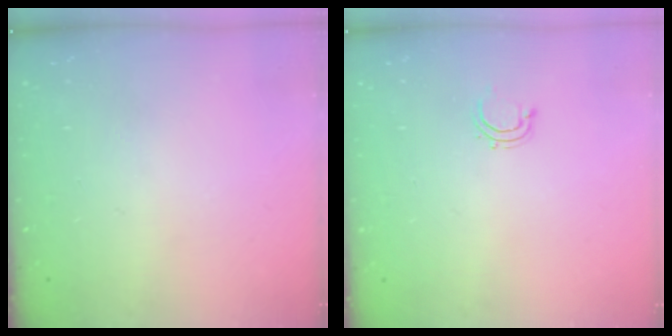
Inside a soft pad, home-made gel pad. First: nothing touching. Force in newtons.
{"total": 2.8, "press": 2.7, "slide": 0.5}